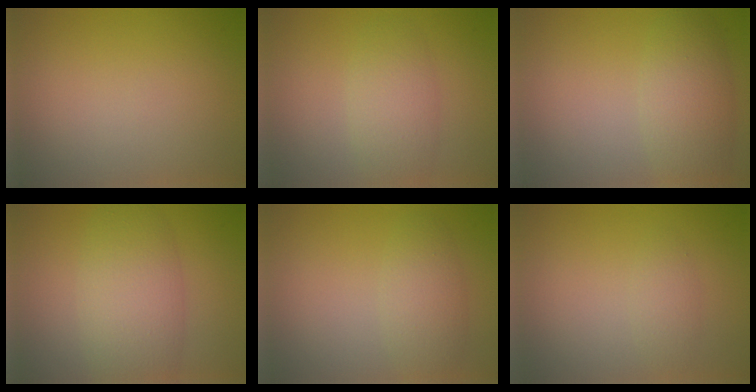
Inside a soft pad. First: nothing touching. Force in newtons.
{"total": 3.3, "press": 3.3, "slide": 0.1}
{"total": 3.8, "press": 3.8, "slide": 0.2}
{"total": 6.2, "press": 6.2, "slide": 0.4}
{"total": 2.6, "press": 2.6, "slide": 0.1}
{"total": 1.3, "press": 1.3, "slide": 0.1}